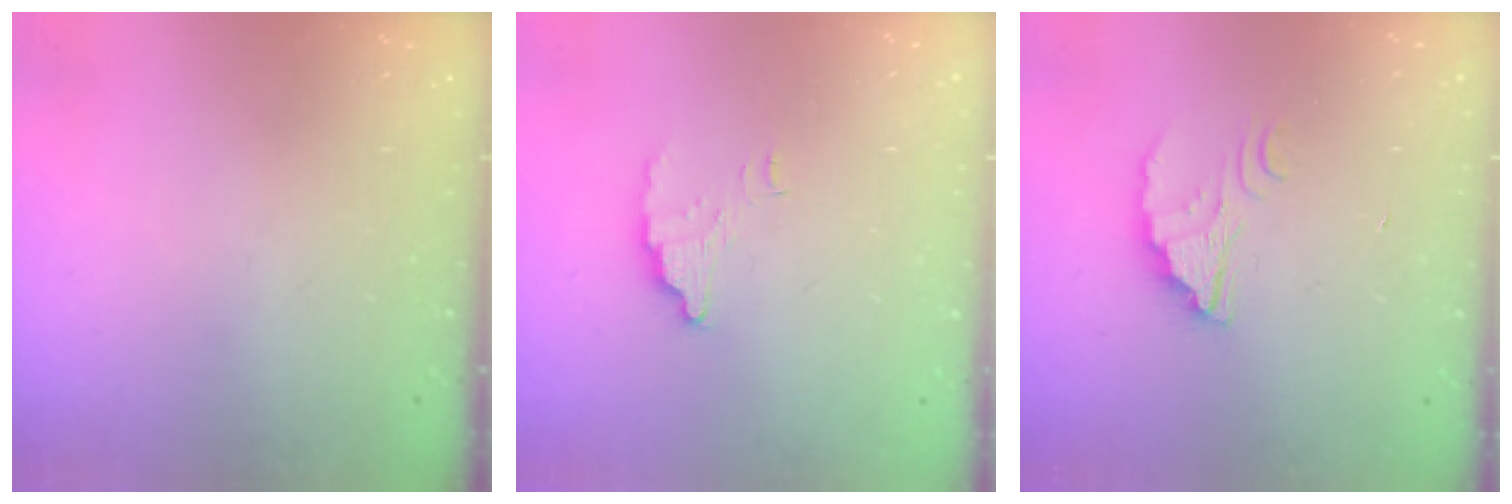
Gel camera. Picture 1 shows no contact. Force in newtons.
{"total": 3.5, "press": 3.5, "slide": 0.2}
{"total": 2.5, "press": 2.5, "slide": 0.1}